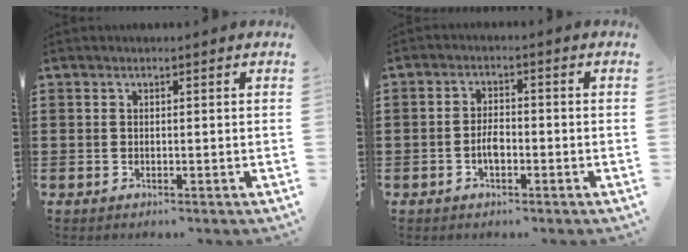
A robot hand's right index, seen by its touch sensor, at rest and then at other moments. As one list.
[{"total": 3.0, "force": [-1.1, 1.5, 2.4], "torque": [-0.054, 0.003, -0.022]}]